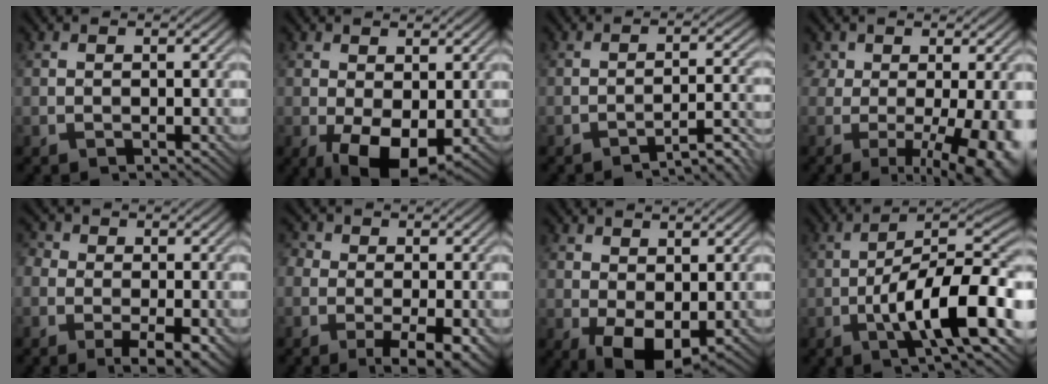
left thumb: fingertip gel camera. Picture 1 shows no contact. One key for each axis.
{"total": 7.1, "fx": -1.8, "fy": 3.9, "fz": 5.7, "tx": -0.117, "ty": -0.013, "tz": -0.027}
{"total": 4.7, "fx": -3.8, "fy": 0.5, "fz": 2.7, "tx": -0.039, "ty": 0.020, "tz": -0.058}
{"total": 10.9, "fx": -1.3, "fy": 5.0, "fz": 9.6, "tx": -0.137, "ty": -0.002, "tz": -0.004}
{"total": 6.9, "fx": -2.6, "fy": 4.1, "fz": 4.9, "tx": -0.085, "ty": -0.003, "tz": -0.045}
{"total": 8.0, "fx": -3.1, "fy": 4.5, "fz": 5.8, "tx": -0.095, "ty": -0.002, "tz": -0.049}
{"total": 6.2, "fx": -0.8, "fy": 3.7, "fz": 4.9, "tx": -0.104, "ty": -0.012, "tz": -0.013}
{"total": 15.1, "fx": -5.4, "fy": 5.2, "fz": 13.1, "tx": -0.199, "ty": 0.005, "tz": -0.096}